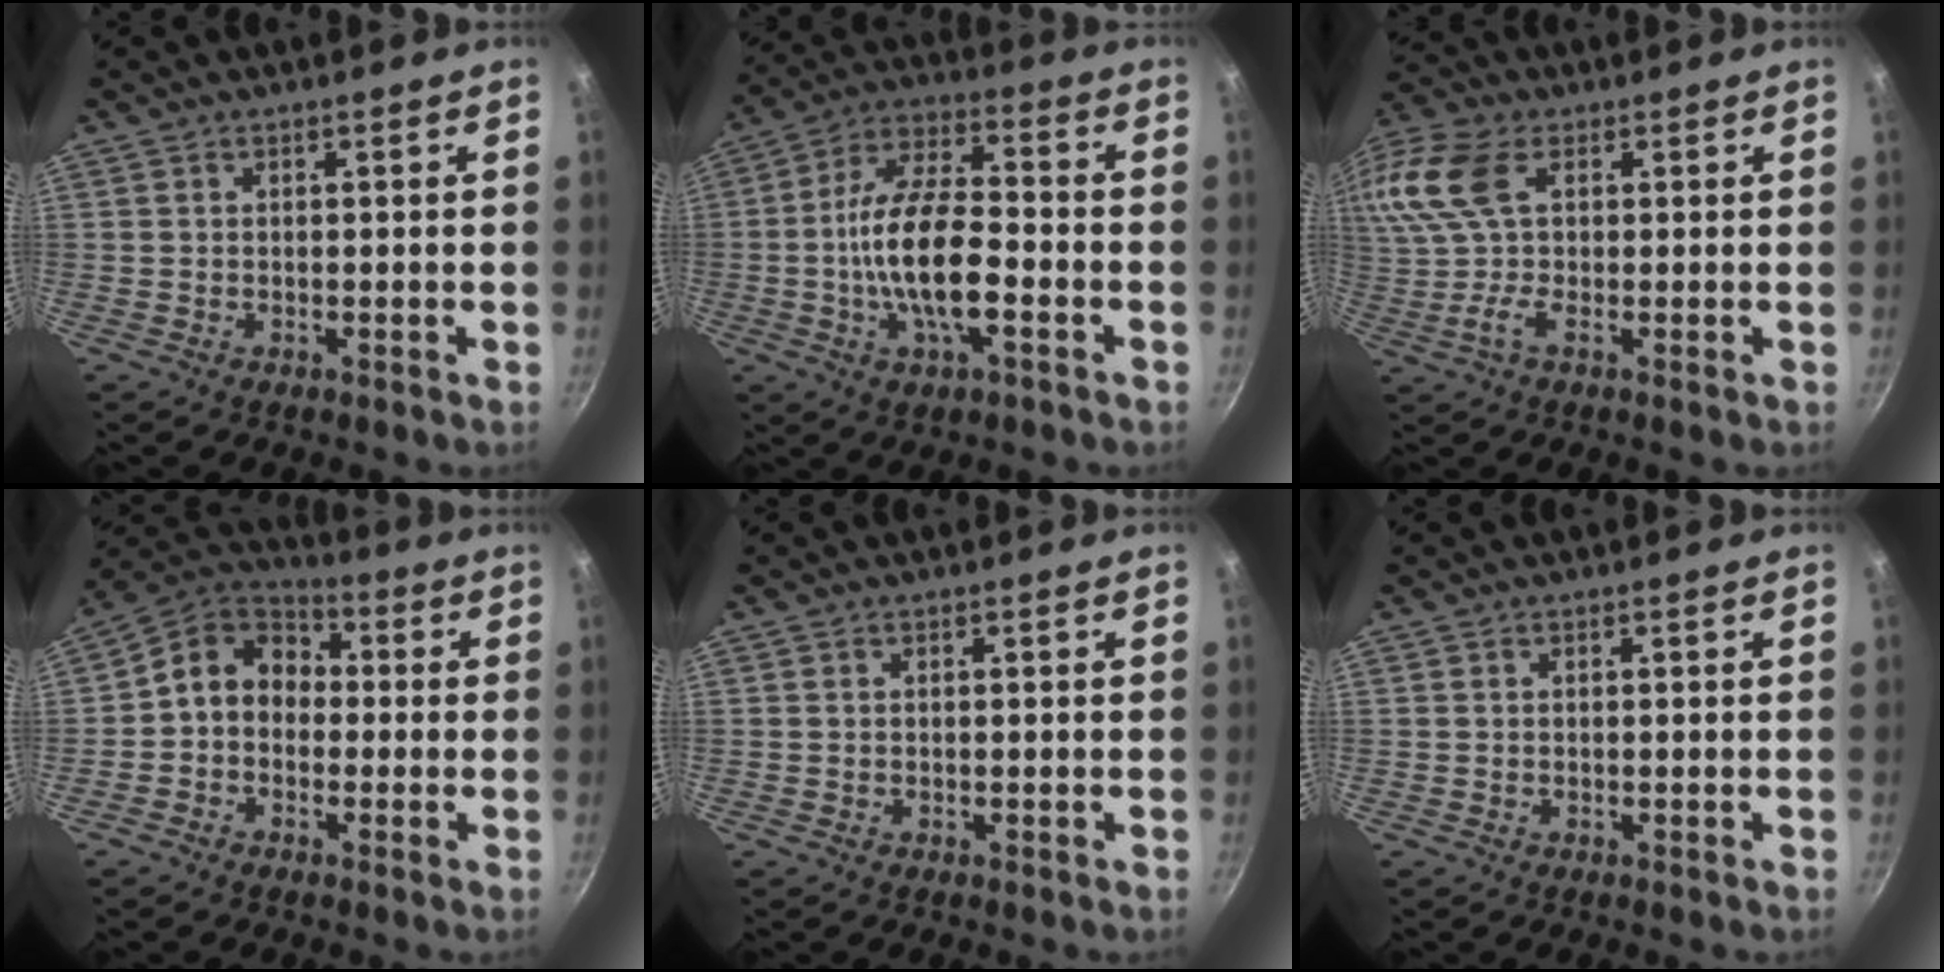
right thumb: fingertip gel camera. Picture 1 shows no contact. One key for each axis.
{"total": 14.9, "fx": -3.6, "fy": 6.2, "fz": 13.0, "tx": -0.233, "ty": 0.035, "tz": -0.076}
{"total": 14.1, "fx": 3.4, "fy": 8.0, "fz": 11.1, "tx": -0.228, "ty": 0.022, "tz": 0.049}
{"total": 9.2, "fx": -0.6, "fy": 7.6, "fz": 5.2, "tx": -0.054, "ty": 0.036, "tz": -0.036}
{"total": 0.0}
{"total": 0.0}